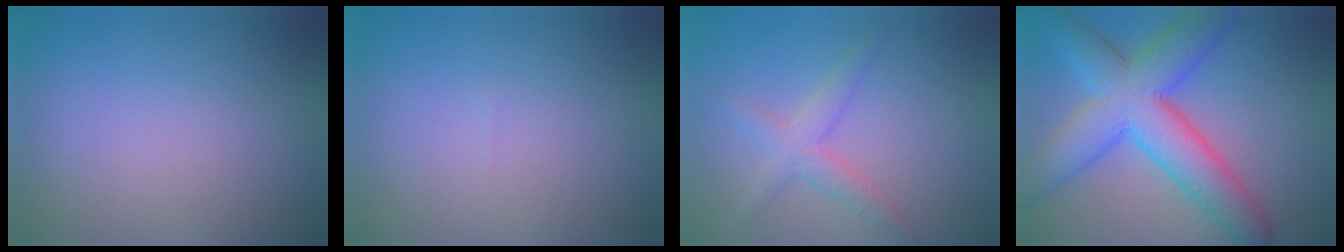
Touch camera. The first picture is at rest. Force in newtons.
{"total": 0.0}
{"total": 2.4, "press": 2.4, "slide": 0.1}
{"total": 9.4, "press": 9.4, "slide": 0.1}